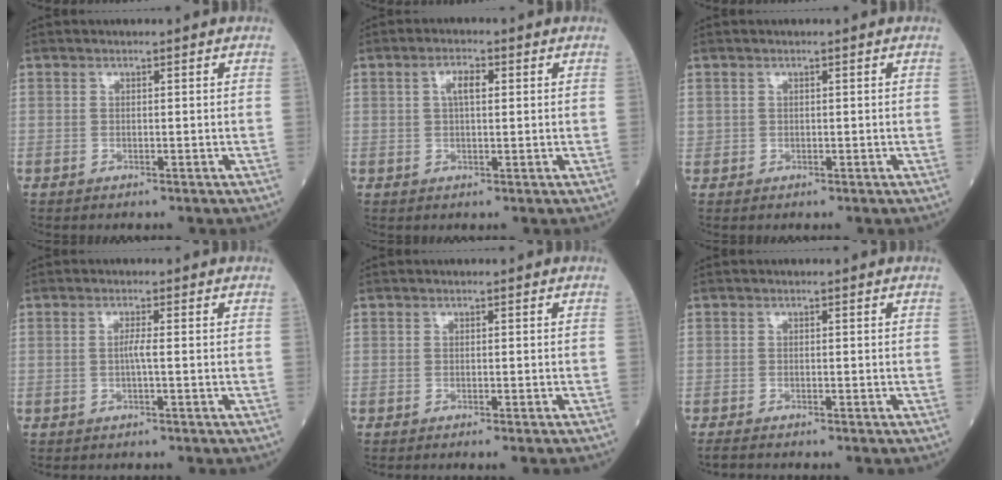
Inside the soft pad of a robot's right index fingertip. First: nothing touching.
{"total": 3.2, "force": [0.9, 1.1, 2.9], "torque": [-0.056, 0.007, 0.016]}
{"total": 0.6, "force": [0.2, 0.6, 0.1], "torque": [0.009, 0.005, 0.002]}
{"total": 1.4, "force": [-0.2, -0.2, 1.3], "torque": [-0.027, 0.000, -0.006]}
{"total": 1.8, "force": [-1.5, -0.3, 0.9], "torque": [-0.008, 0.000, -0.021]}
{"total": 1.8, "force": [-1.6, -0.1, 0.8], "torque": [-0.017, -0.004, -0.024]}